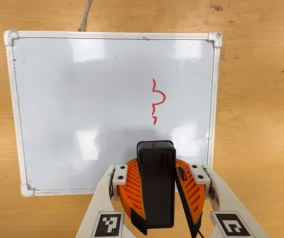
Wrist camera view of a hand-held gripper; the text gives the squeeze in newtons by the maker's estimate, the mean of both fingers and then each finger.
{"total": 9.9, "left": 9.7, "right": 10.1}